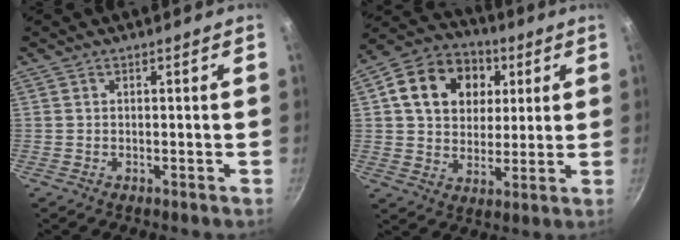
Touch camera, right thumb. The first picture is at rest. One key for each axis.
{"total": 16.4, "fx": 4.7, "fy": 12.8, "fz": 9.0, "tx": -0.133, "ty": 0.009, "tz": 0.071}